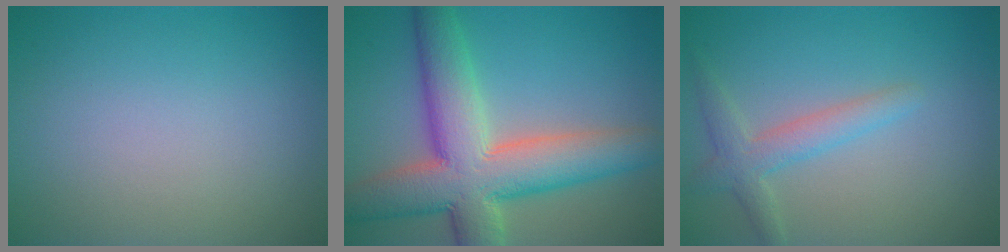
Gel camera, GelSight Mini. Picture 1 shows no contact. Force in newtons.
{"total": 10.6, "press": 10.6, "slide": 0.7}
{"total": 2.7, "press": 2.7, "slide": 0.3}